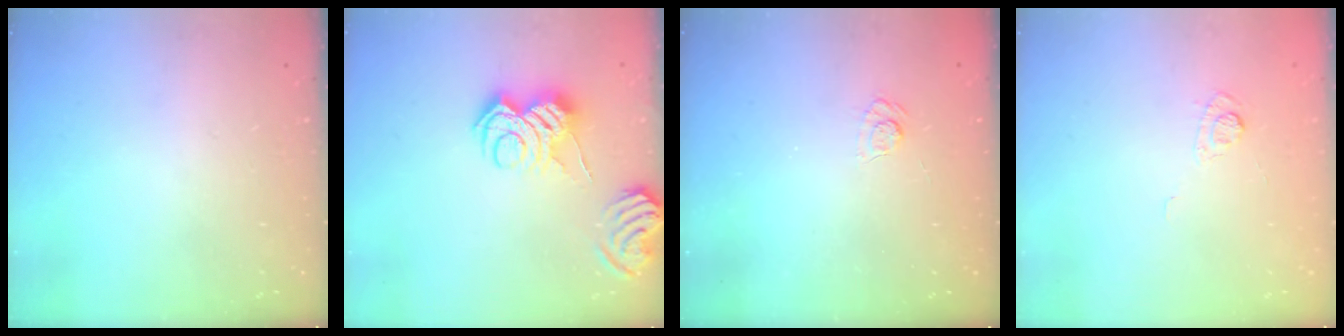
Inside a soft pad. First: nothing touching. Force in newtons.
{"total": 11.0, "press": 11.0, "slide": 0.6}
{"total": 3.8, "press": 3.6, "slide": 1.4}
{"total": 3.8, "press": 3.5, "slide": 1.5}